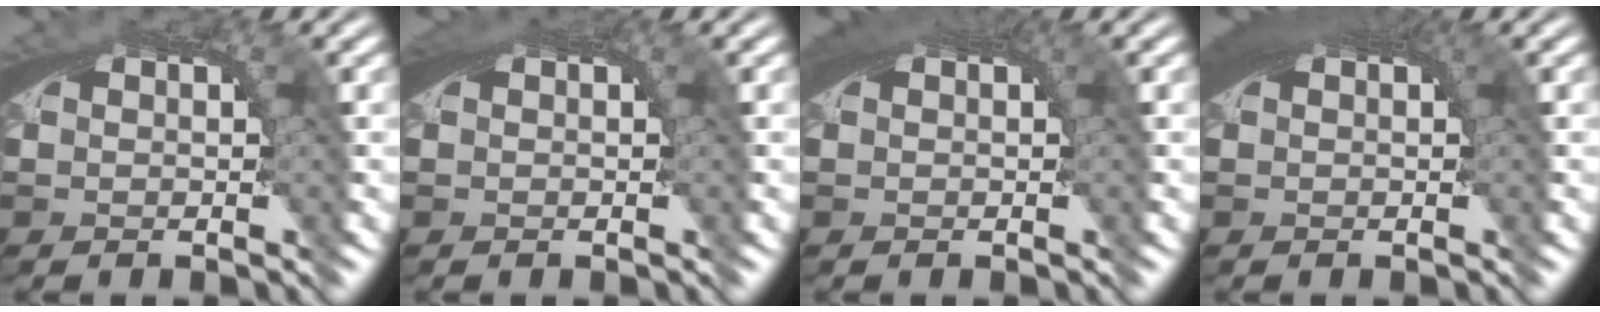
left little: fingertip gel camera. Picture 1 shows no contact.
{"total": 1.3, "force": [0.4, 0.1, 1.2], "torque": [-0.020, 0.002, 0.009]}
{"total": 2.2, "force": [1.0, 0.4, 1.9], "torque": [-0.023, 0.007, 0.016]}
{"total": 3.3, "force": [1.3, 0.9, 2.9], "torque": [-0.034, 0.011, 0.016]}